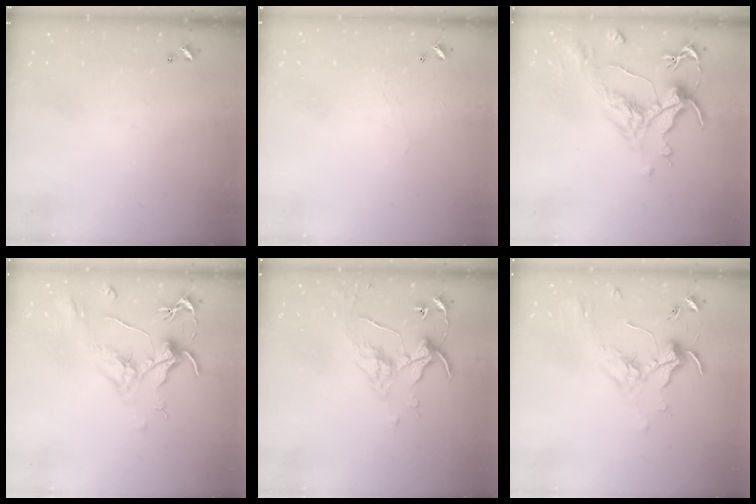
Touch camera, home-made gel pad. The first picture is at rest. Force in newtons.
{"total": 0.9, "press": 0.7, "slide": 0.4}
{"total": 2.0, "press": 1.5, "slide": 1.4}
{"total": 2.1, "press": 2.0, "slide": 0.8}
{"total": 5.0, "press": 5.0, "slide": 0.7}
{"total": 1.8, "press": 1.6, "slide": 0.8}